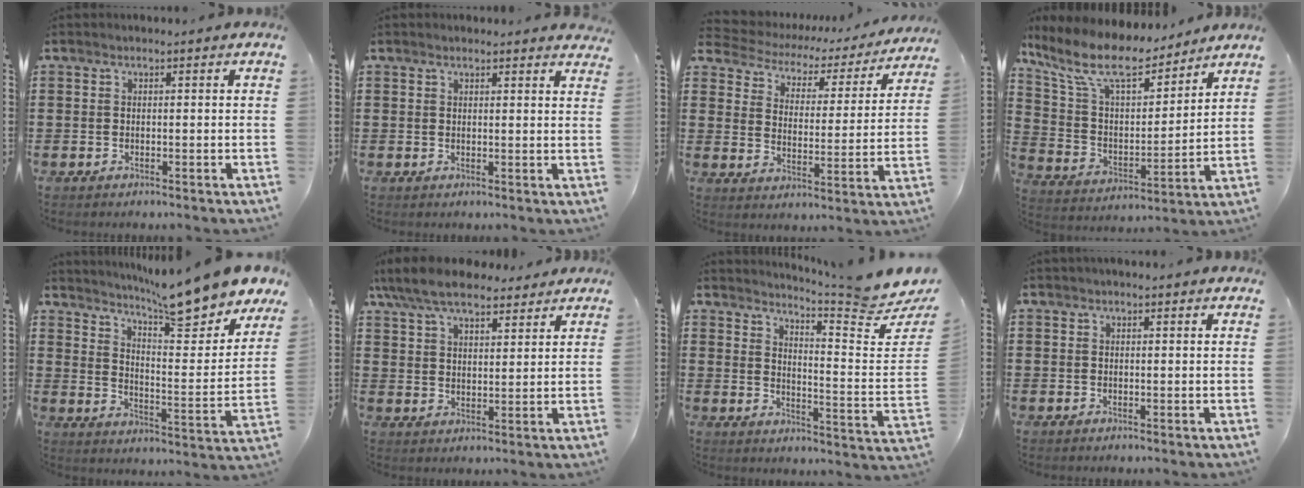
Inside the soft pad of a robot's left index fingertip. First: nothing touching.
{"total": 1.6, "force": [1.5, 0.2, 0.5], "torque": [-0.012, 0.002, 0.029]}
{"total": 2.8, "force": [2.5, 1.2, 0.5], "torque": [-0.032, -0.023, 0.031]}
{"total": 10.6, "force": [8.5, 2.9, 5.6], "torque": [-0.146, -0.043, 0.147]}
{"total": 11.4, "force": [10.4, 0.7, 4.6], "torque": [-0.087, -0.076, 0.177]}
{"total": 8.6, "force": [7.3, 2.7, 3.7], "torque": [-0.097, -0.014, 0.137]}
{"total": 6.8, "force": [6.1, -0.1, 3.0], "torque": [-0.062, -0.059, 0.097]}
{"total": 0.8, "force": [0.6, 0.4, 0.2], "torque": [-0.004, 0.004, 0.012]}